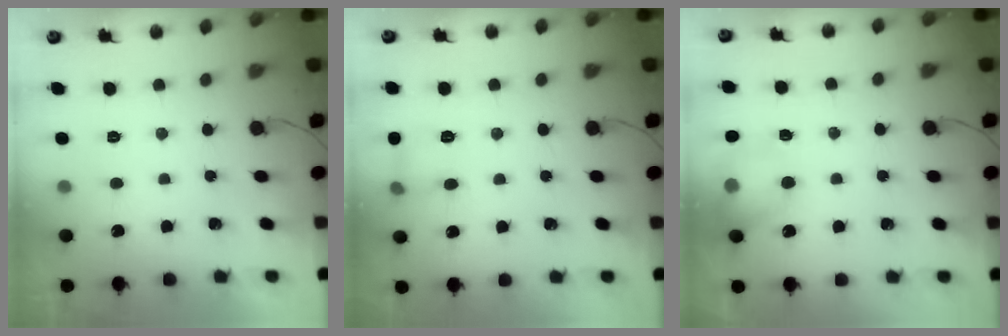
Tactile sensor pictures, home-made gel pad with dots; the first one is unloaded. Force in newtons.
{"total": 6.5, "press": 6.2, "slide": 1.9}
{"total": 11.3, "press": 11.2, "slide": 1.7}